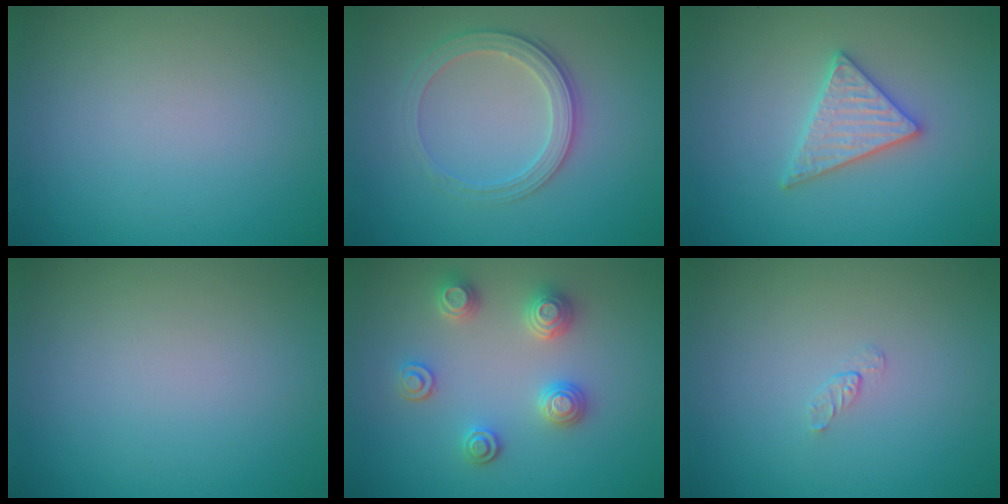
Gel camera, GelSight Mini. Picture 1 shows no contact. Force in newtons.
{"total": 2.8, "press": 2.6, "slide": 0.8}
{"total": 3.3, "press": 3.3, "slide": 0.5}
{"total": 0.0}
{"total": 3.4, "press": 3.2, "slide": 1.2}
{"total": 0.5, "press": 0.3, "slide": 0.4}